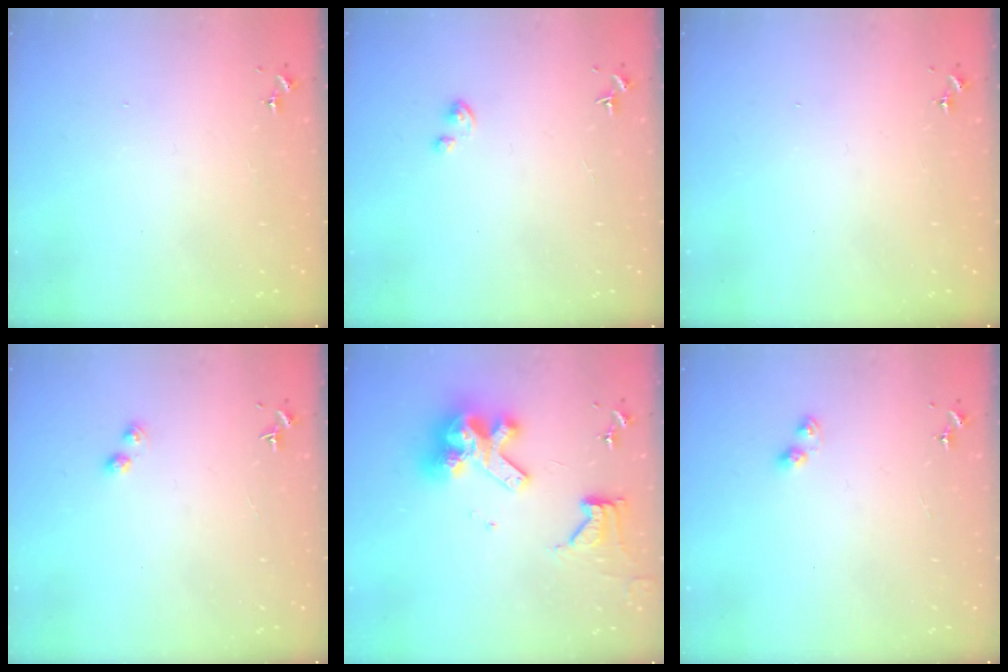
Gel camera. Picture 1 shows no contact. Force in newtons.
{"total": 1.8, "press": 1.8, "slide": 0.1}
{"total": 0.0}
{"total": 2.2, "press": 2.2, "slide": 0.2}
{"total": 15.9, "press": 15.7, "slide": 2.0}
{"total": 2.8, "press": 2.7, "slide": 0.4}